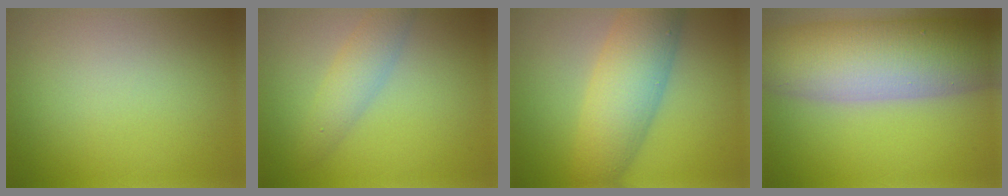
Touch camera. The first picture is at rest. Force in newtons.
{"total": 2.8, "press": 2.8, "slide": 0.1}
{"total": 7.5, "press": 7.5, "slide": 0.1}
{"total": 12.9, "press": 12.9, "slide": 0.5}